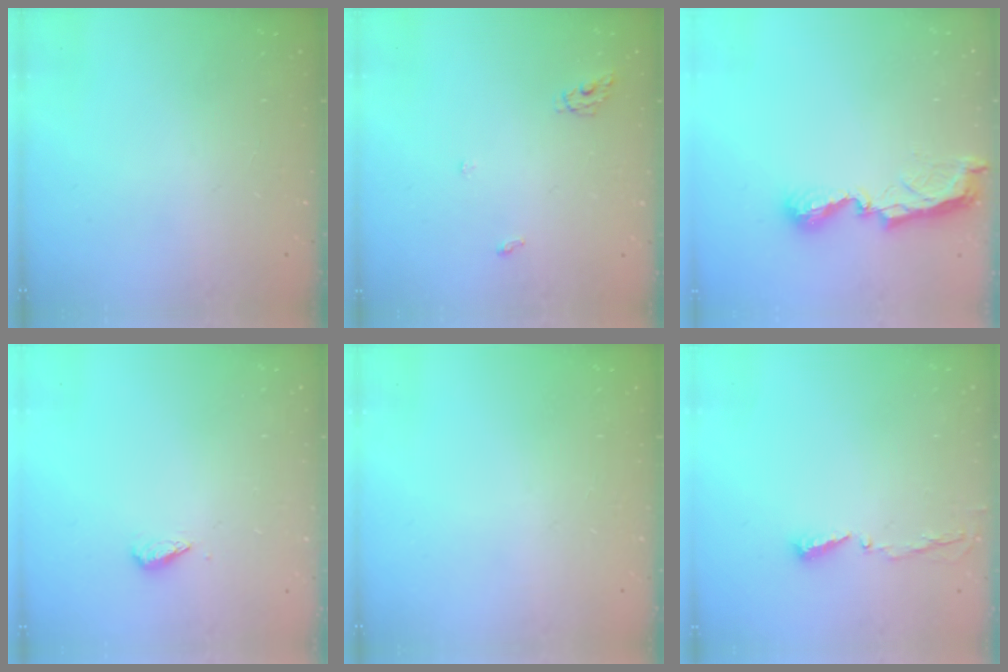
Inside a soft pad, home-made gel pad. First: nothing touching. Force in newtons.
{"total": 4.4, "press": 4.4, "slide": 0.3}
{"total": 7.7, "press": 7.6, "slide": 0.7}
{"total": 2.7, "press": 2.7, "slide": 0.6}
{"total": 0.0}
{"total": 3.4, "press": 3.4, "slide": 0.4}